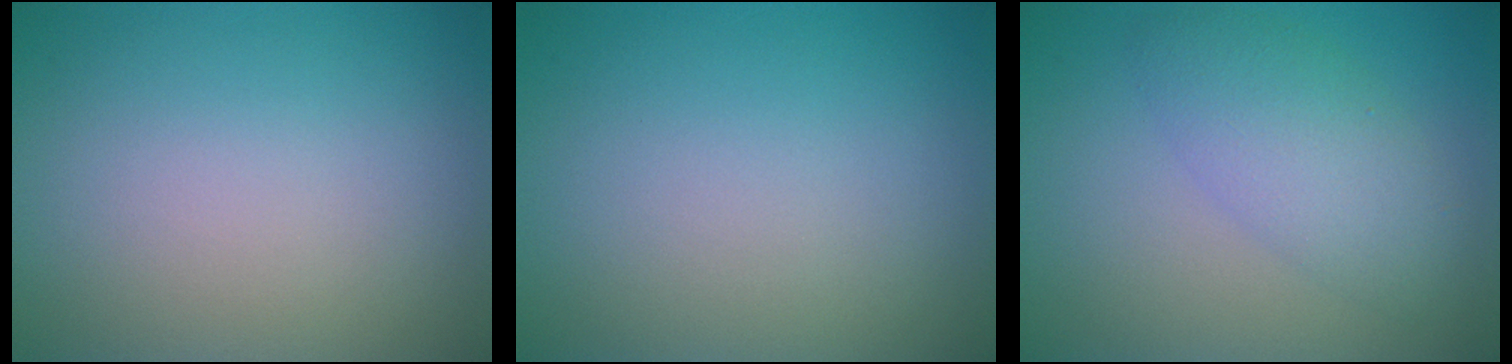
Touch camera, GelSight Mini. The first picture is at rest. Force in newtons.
{"total": 0.0}
{"total": 4.1, "press": 4.1, "slide": 0.1}